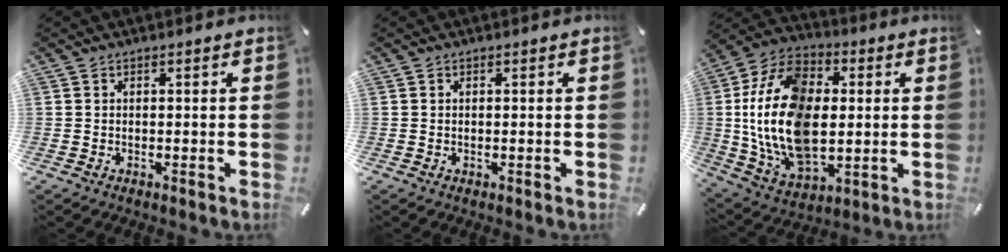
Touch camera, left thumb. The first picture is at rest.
{"total": 0.0}
{"total": 22.1, "force": [0.7, 15.2, 16.0], "torque": [-0.350, 0.000, 0.017]}